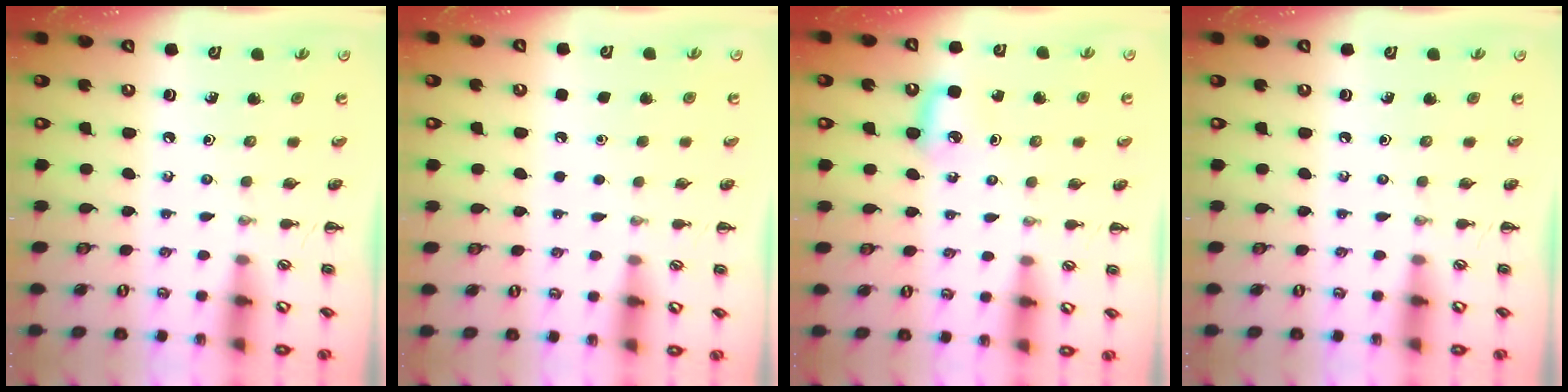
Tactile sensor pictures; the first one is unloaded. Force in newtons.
{"total": 1.6, "press": 1.6, "slide": 0.1}
{"total": 4.9, "press": 4.6, "slide": 1.7}
{"total": 0.0}